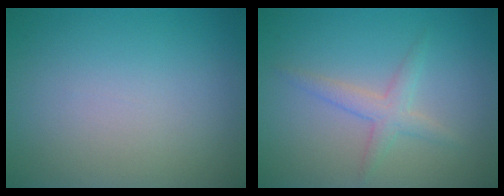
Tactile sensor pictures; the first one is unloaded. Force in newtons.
{"total": 2.2, "press": 2.2, "slide": 0.1}